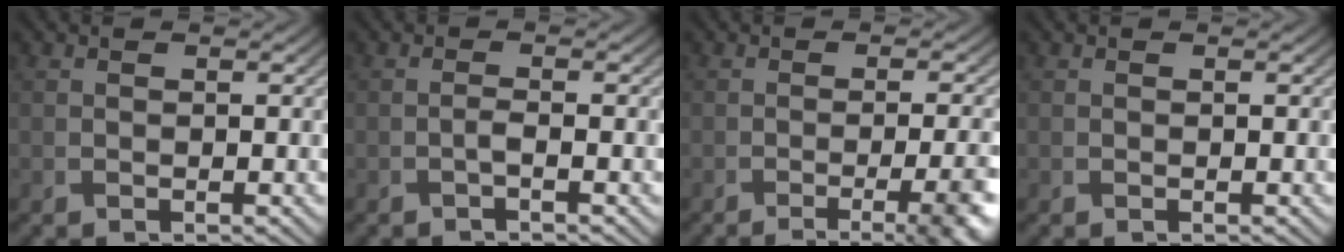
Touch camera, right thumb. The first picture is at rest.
{"total": 1.1, "force": [-0.6, 0.1, 0.9], "torque": [-0.018, 0.006, -0.015]}
{"total": 9.0, "force": [-4.0, 2.6, 7.6], "torque": [-0.085, -0.002, -0.048]}
{"total": 0.0}